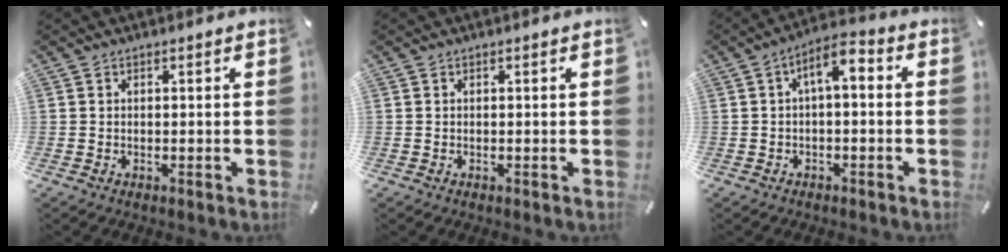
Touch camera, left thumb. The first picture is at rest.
{"total": 0.0}
{"total": 6.1, "force": [0.1, 2.7, 5.4], "torque": [-0.096, 0.008, -0.003]}